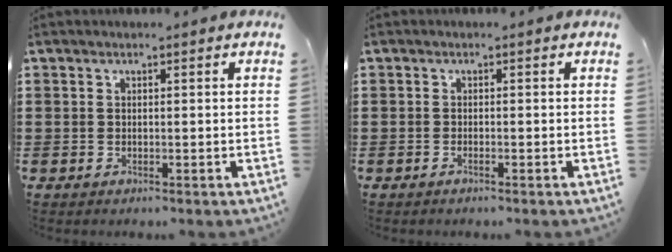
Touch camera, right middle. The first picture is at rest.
{"total": 0.6, "force": [-0.4, 0.0, 0.4], "torque": [-0.009, -0.003, -0.007]}